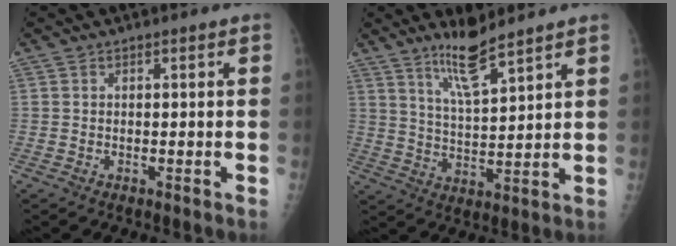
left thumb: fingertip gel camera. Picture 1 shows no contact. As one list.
[{"total": 8.1, "force": [6.3, 1.0, 5.0], "torque": [-0.092, -0.051, 0.124]}]